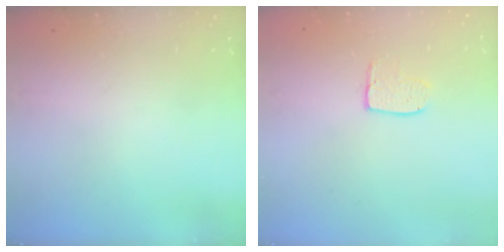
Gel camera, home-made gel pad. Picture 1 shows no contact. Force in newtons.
{"total": 6.0, "press": 6.0, "slide": 0.3}